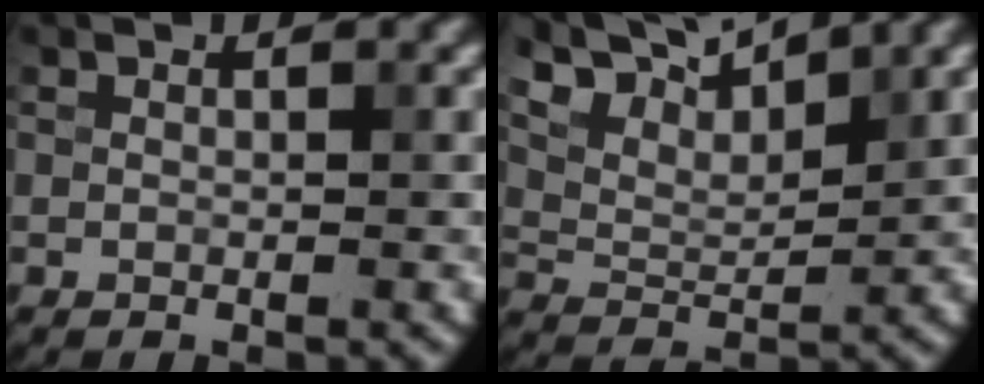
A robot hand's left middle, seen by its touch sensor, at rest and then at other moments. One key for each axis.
{"total": 7.3, "fx": 5.9, "fy": 2.0, "fz": 3.8, "tx": -0.087, "ty": 0.013, "tz": 0.095}